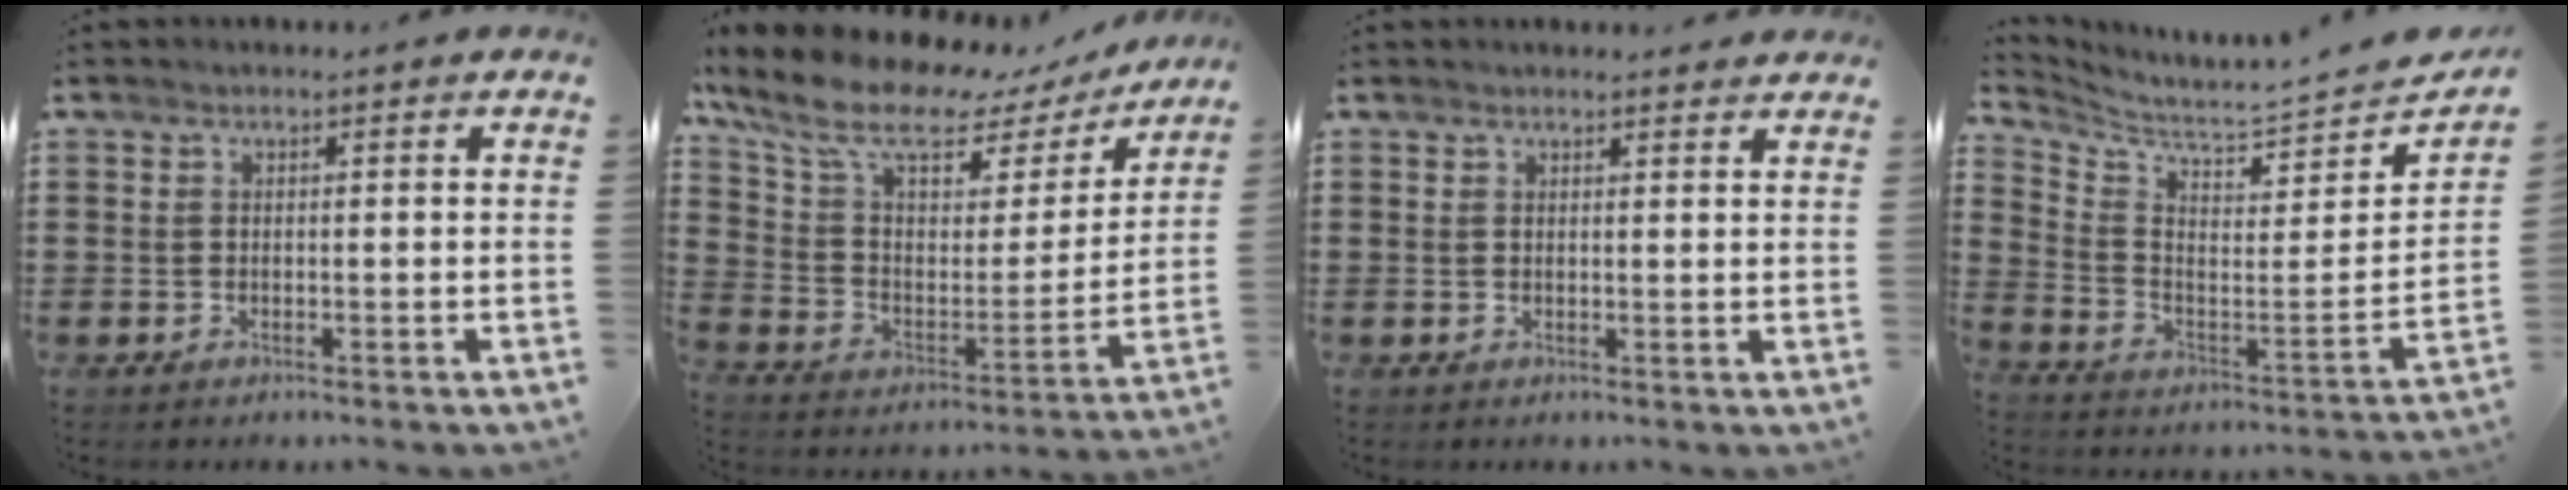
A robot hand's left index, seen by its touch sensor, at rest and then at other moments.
{"total": 11.9, "force": [8.6, 4.3, 7.0], "torque": [-0.162, -0.046, 0.146]}
{"total": 1.7, "force": [1.7, 0.1, 0.4], "torque": [-0.010, 0.002, 0.033]}
{"total": 4.7, "force": [4.6, -0.3, 1.0], "torque": [-0.048, -0.067, 0.071]}